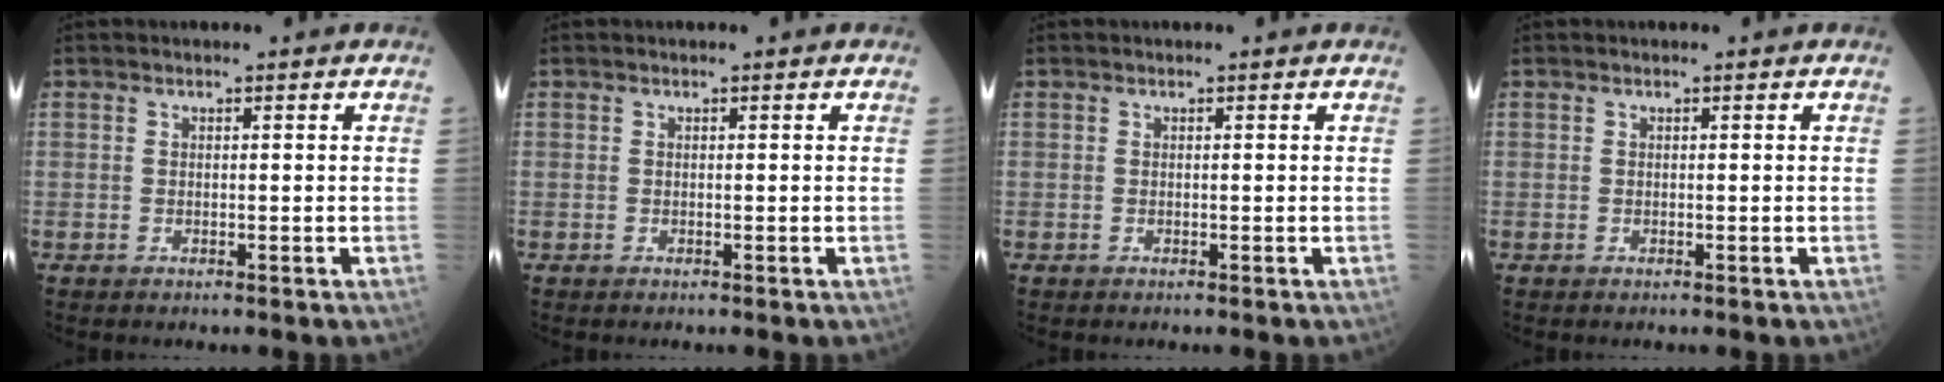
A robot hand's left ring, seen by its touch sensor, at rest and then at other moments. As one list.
[{"total": 0.0}, {"total": 0.0}, {"total": 0.0}]